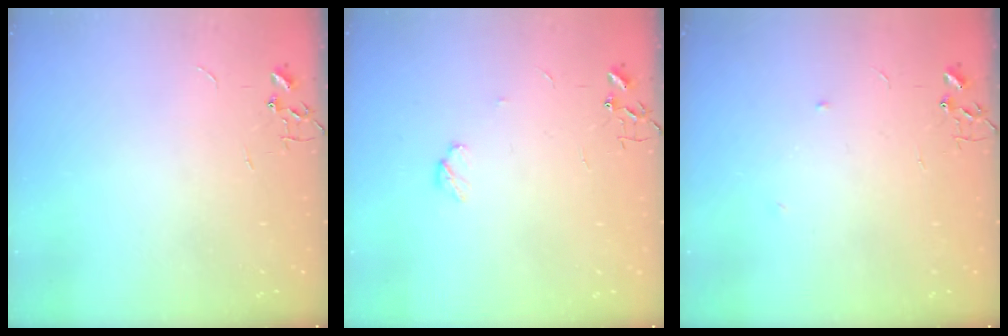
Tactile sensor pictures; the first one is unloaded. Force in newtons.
{"total": 4.1, "press": 4.1, "slide": 0.6}
{"total": 4.2, "press": 4.0, "slide": 1.1}